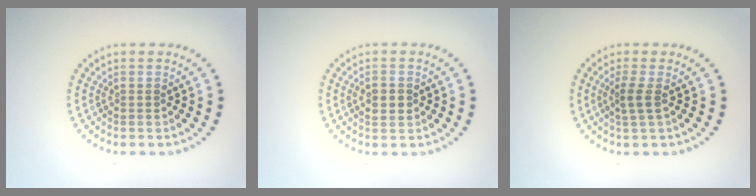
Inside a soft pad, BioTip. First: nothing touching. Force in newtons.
{"total": 2.3, "press": 2.3, "slide": 0.1}
{"total": 1.6, "press": 1.2, "slide": 1.0}